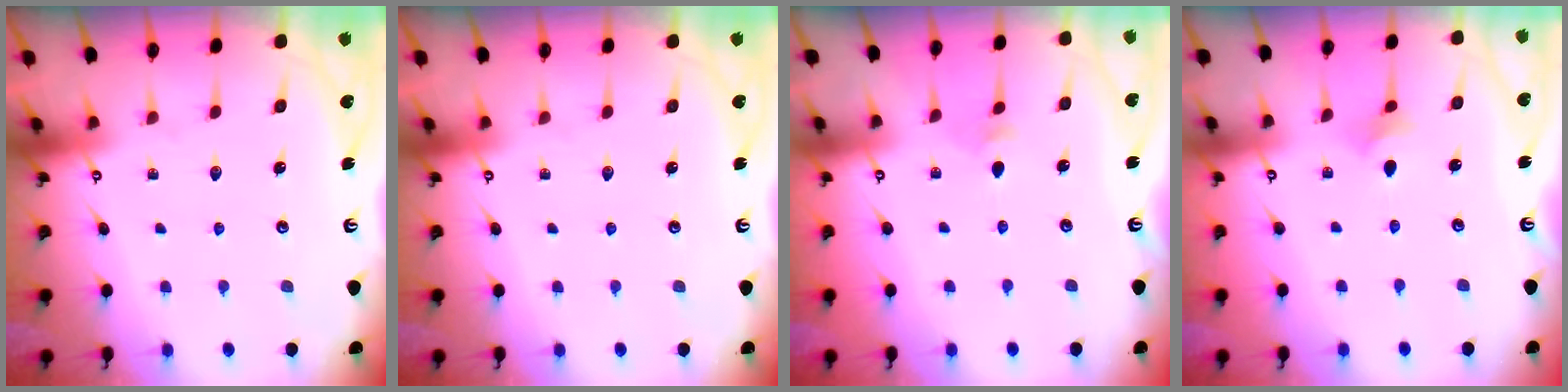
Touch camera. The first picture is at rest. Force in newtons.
{"total": 0.0}
{"total": 2.9, "press": 2.8, "slide": 0.8}
{"total": 3.3, "press": 3.3, "slide": 0.8}